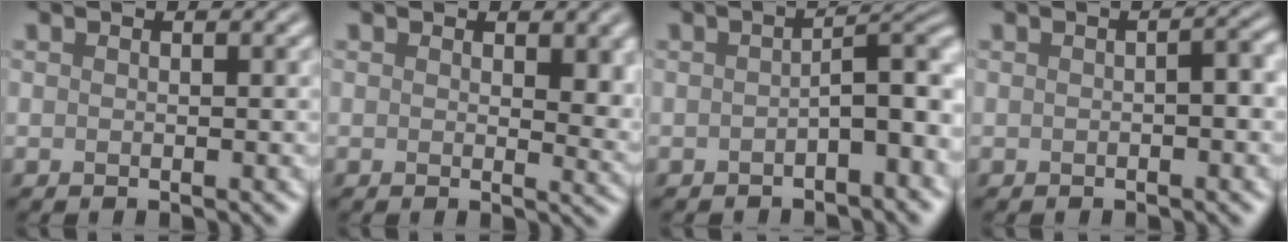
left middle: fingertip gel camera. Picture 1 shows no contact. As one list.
[{"total": 3.0, "force": [0.9, 1.5, 2.5], "torque": [-0.027, -0.006, 0.014]}, {"total": 3.9, "force": [-1.2, 1.3, 3.5], "torque": [-0.047, 0.013, -0.021]}, {"total": 1.9, "force": [-0.2, 0.4, 1.9], "torque": [-0.028, 0.006, -0.002]}]